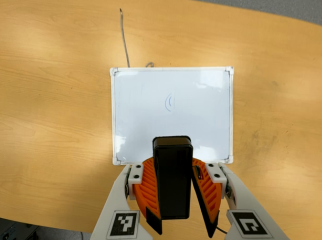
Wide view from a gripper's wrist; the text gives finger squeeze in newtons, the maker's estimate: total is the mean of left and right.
{"total": 8.6, "left": 8.9, "right": 8.4}